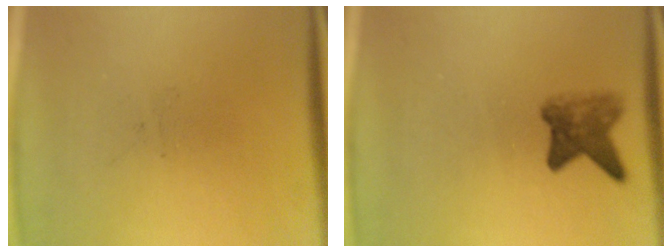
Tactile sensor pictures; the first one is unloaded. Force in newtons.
{"total": 4.2}